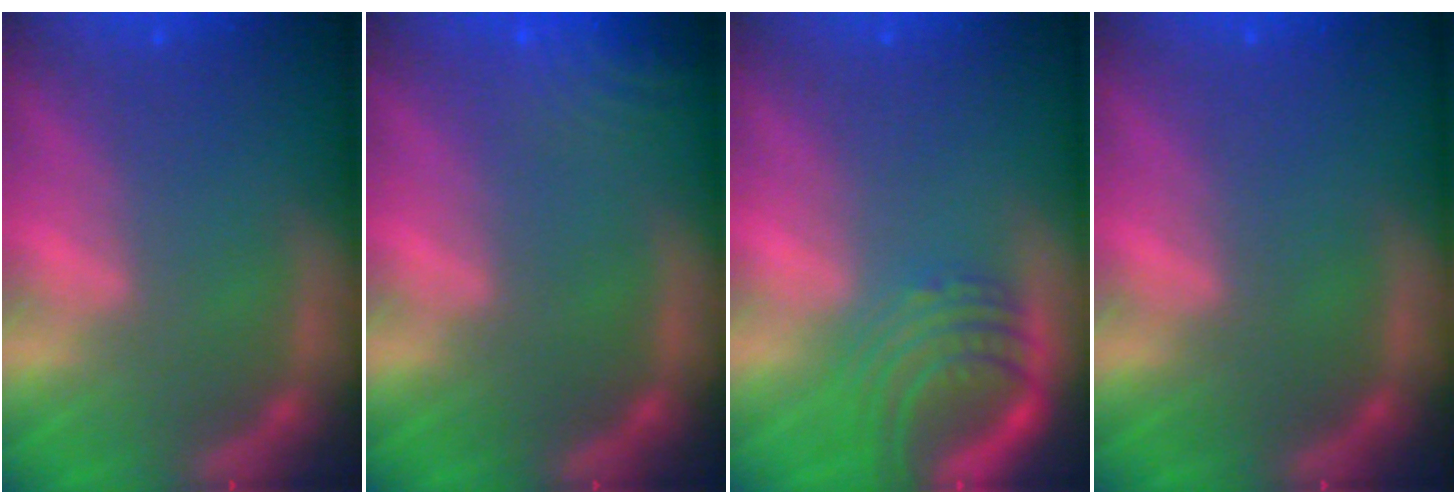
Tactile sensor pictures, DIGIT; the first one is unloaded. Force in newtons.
{"total": 5.6}
{"total": 6.1}
{"total": 0.0}